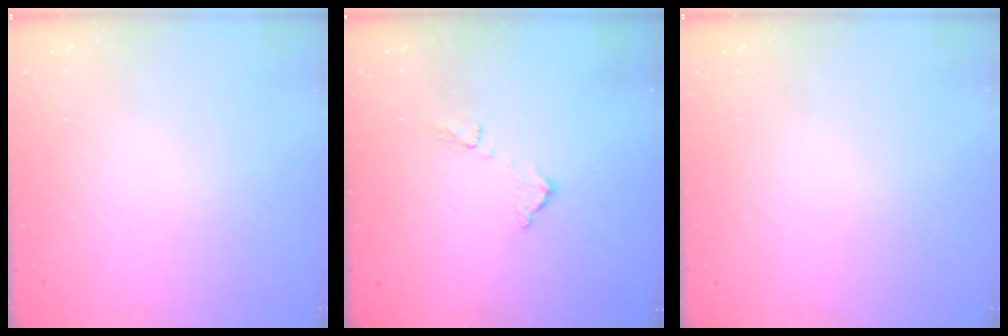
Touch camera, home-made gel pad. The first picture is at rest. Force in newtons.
{"total": 7.5, "press": 7.5, "slide": 0.3}
{"total": 0.0}